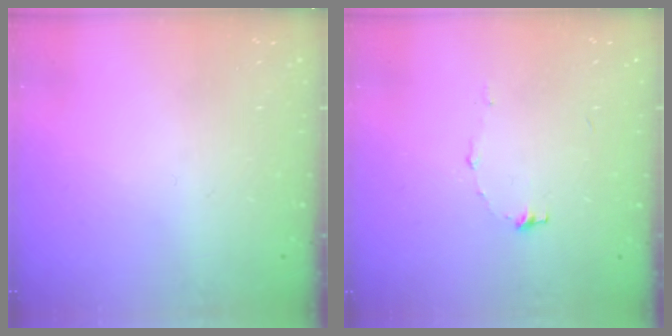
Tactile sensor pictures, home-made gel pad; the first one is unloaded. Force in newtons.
{"total": 5.6, "press": 5.6, "slide": 0.5}